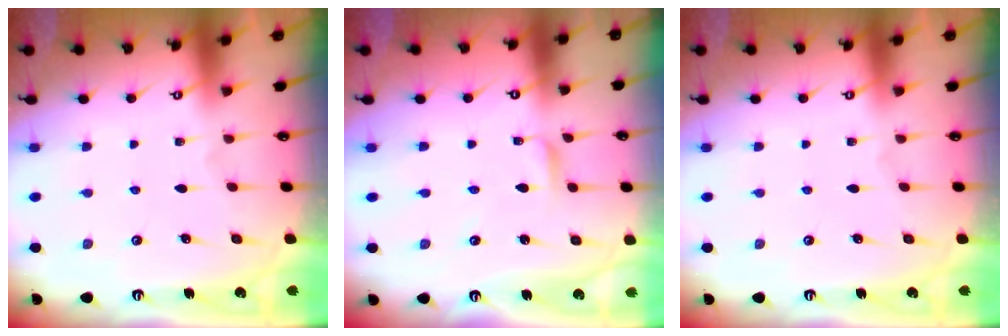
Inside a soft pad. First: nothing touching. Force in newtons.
{"total": 1.7, "press": 1.7, "slide": 0.1}
{"total": 0.0}